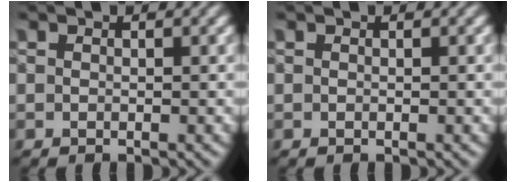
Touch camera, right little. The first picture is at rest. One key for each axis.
{"total": 0.0}